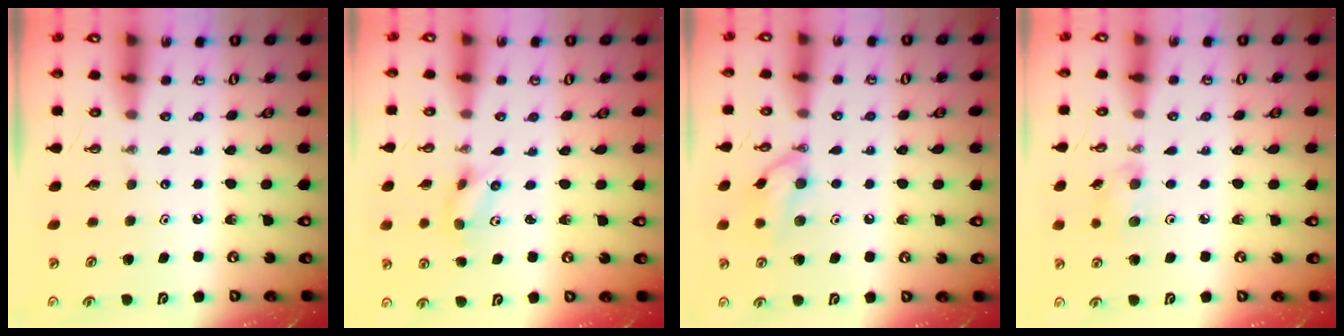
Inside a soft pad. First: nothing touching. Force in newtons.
{"total": 2.3, "press": 2.2, "slide": 0.8}
{"total": 10.3, "press": 10.2, "slide": 1.5}
{"total": 5.9, "press": 4.2, "slide": 4.1}